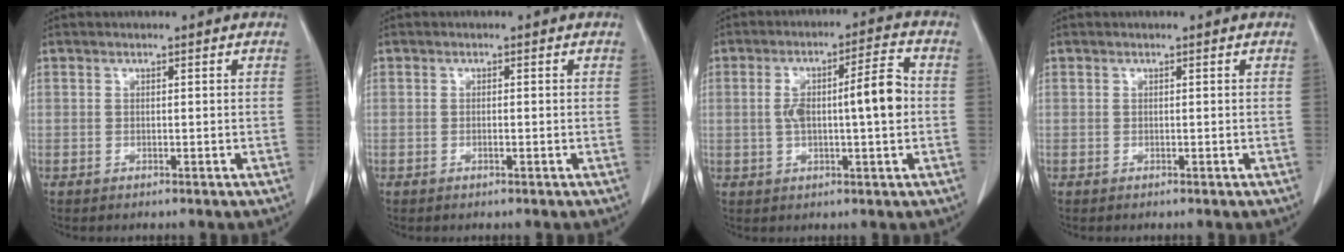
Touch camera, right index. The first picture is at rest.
{"total": 0.7, "force": [-0.2, 0.1, 0.6], "torque": [-0.014, 0.000, -0.003]}
{"total": 9.4, "force": [0.1, 1.6, 9.3], "torque": [-0.157, 0.024, 0.001]}
{"total": 0.0}